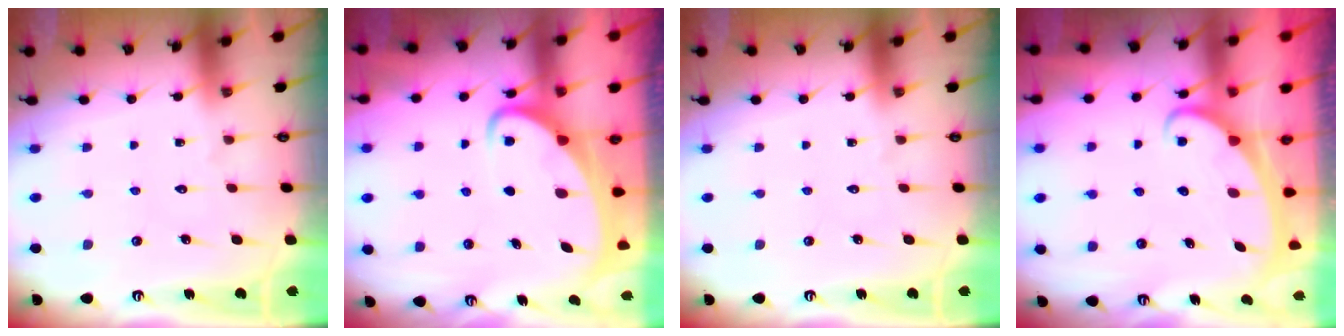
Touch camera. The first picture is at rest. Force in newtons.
{"total": 3.7, "press": 3.7, "slide": 0.5}
{"total": 0.0}
{"total": 2.3, "press": 2.3, "slide": 0.3}